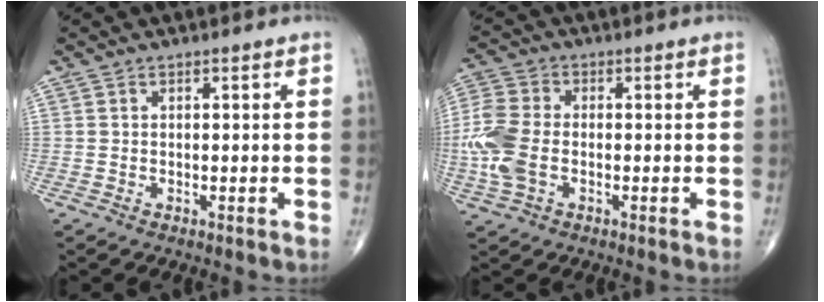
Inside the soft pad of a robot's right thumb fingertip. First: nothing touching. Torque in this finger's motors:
{"motor_torque": [0.25, 0.16, 0.75, 0.18, 0.11]}